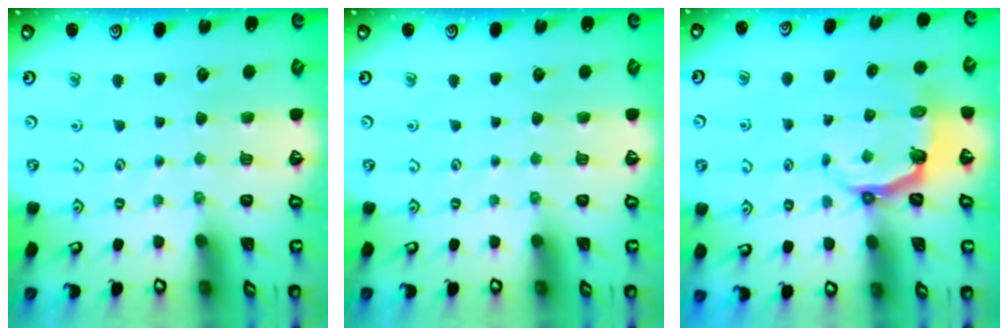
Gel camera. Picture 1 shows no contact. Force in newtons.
{"total": 0.0}
{"total": 4.4, "press": 2.8, "slide": 3.4}